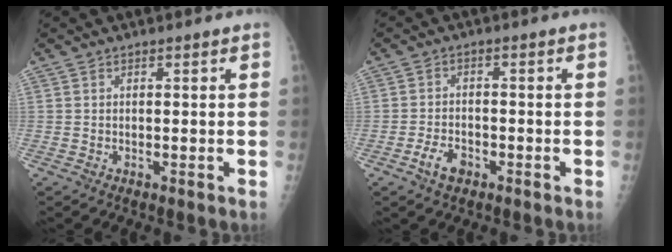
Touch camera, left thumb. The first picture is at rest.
{"total": 4.1, "force": [-2.2, 2.5, 2.4], "torque": [-0.039, 0.013, -0.039]}